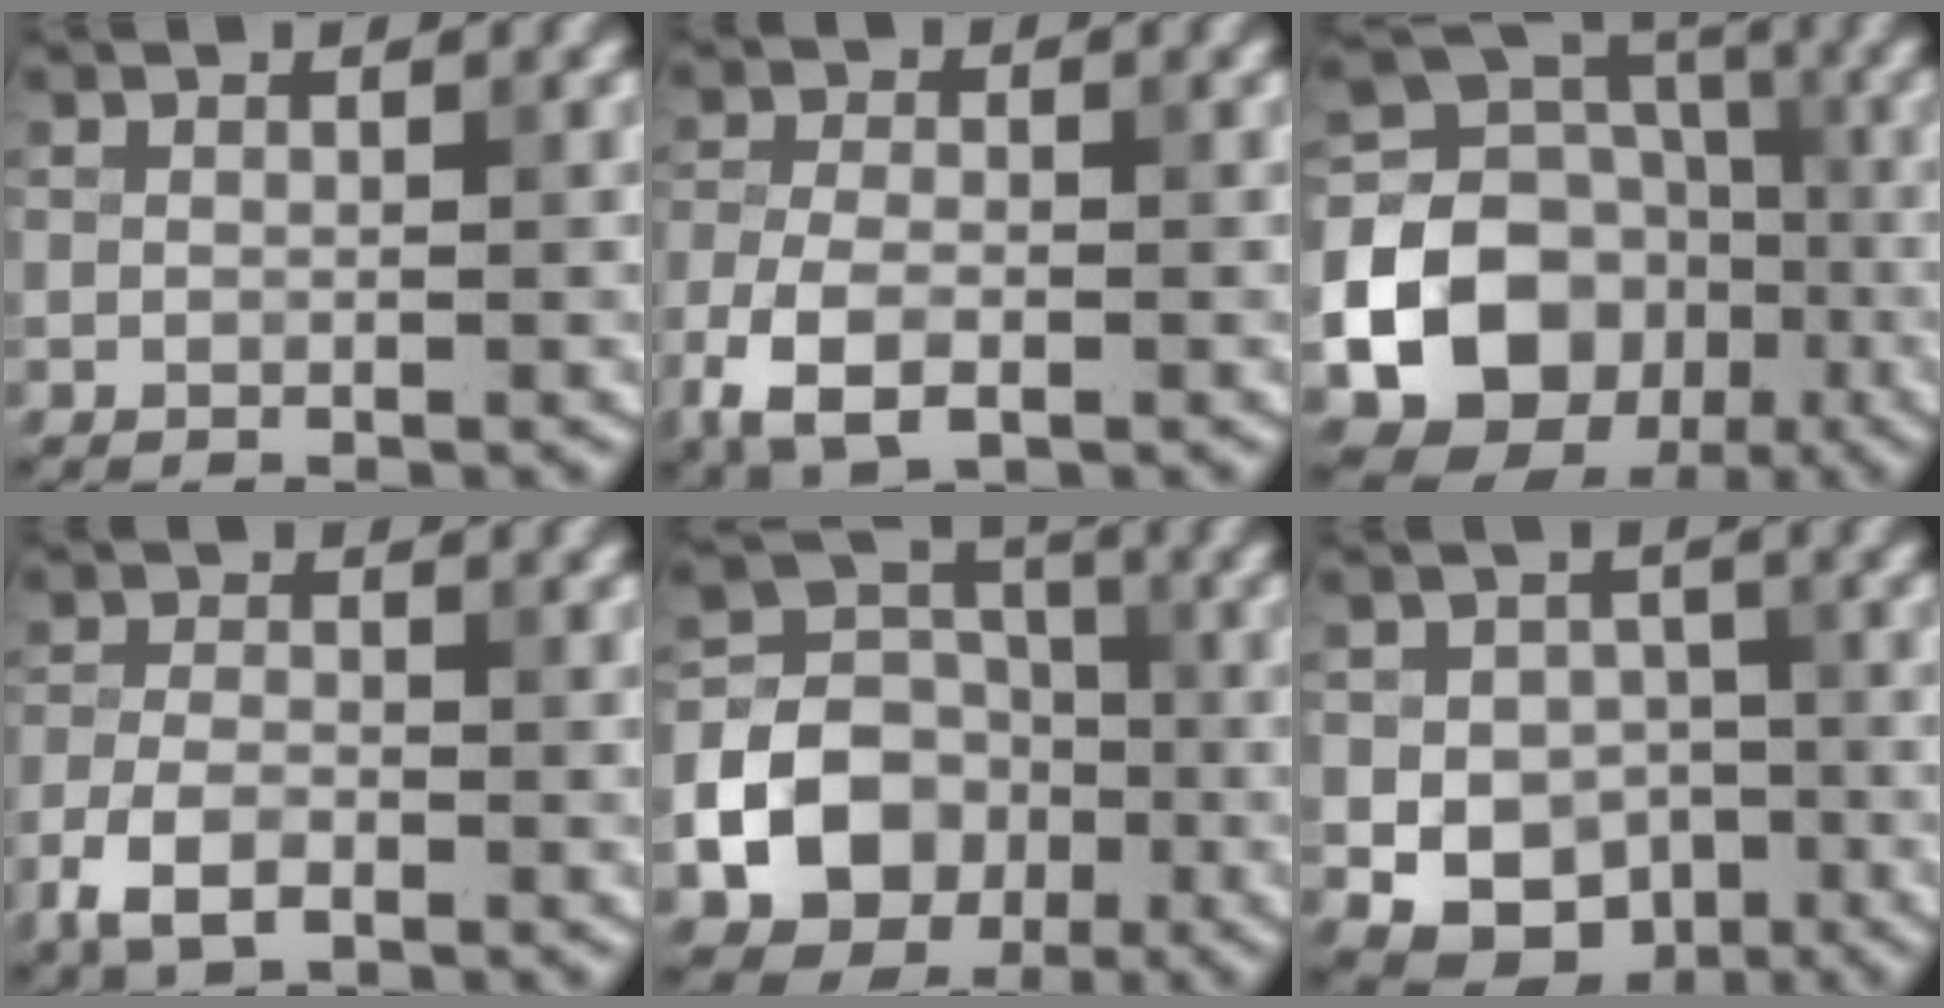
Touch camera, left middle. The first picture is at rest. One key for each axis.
{"total": 4.9, "fx": -2.3, "fy": 2.6, "fz": 3.4, "tx": -0.075, "ty": -0.006, "tz": -0.052}
{"total": 21.5, "fx": -6.8, "fy": 19.0, "fz": 7.5, "tx": -0.185, "ty": -0.036, "tz": -0.134}
{"total": 3.8, "fx": -2.1, "fy": 2.0, "fz": 2.5, "tx": -0.050, "ty": -0.002, "tz": -0.049}
{"total": 11.8, "fx": -3.9, "fy": 9.9, "fz": 5.0, "tx": -0.091, "ty": -0.029, "tz": -0.089}
{"total": 8.6, "fx": -2.7, "fy": 7.1, "fz": 4.1, "tx": -0.036, "ty": -0.015, "tz": -0.058}